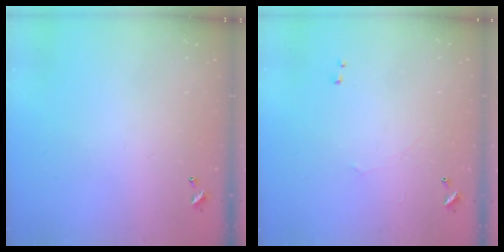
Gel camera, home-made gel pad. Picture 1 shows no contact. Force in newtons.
{"total": 0.7, "press": 0.1, "slide": 0.7}